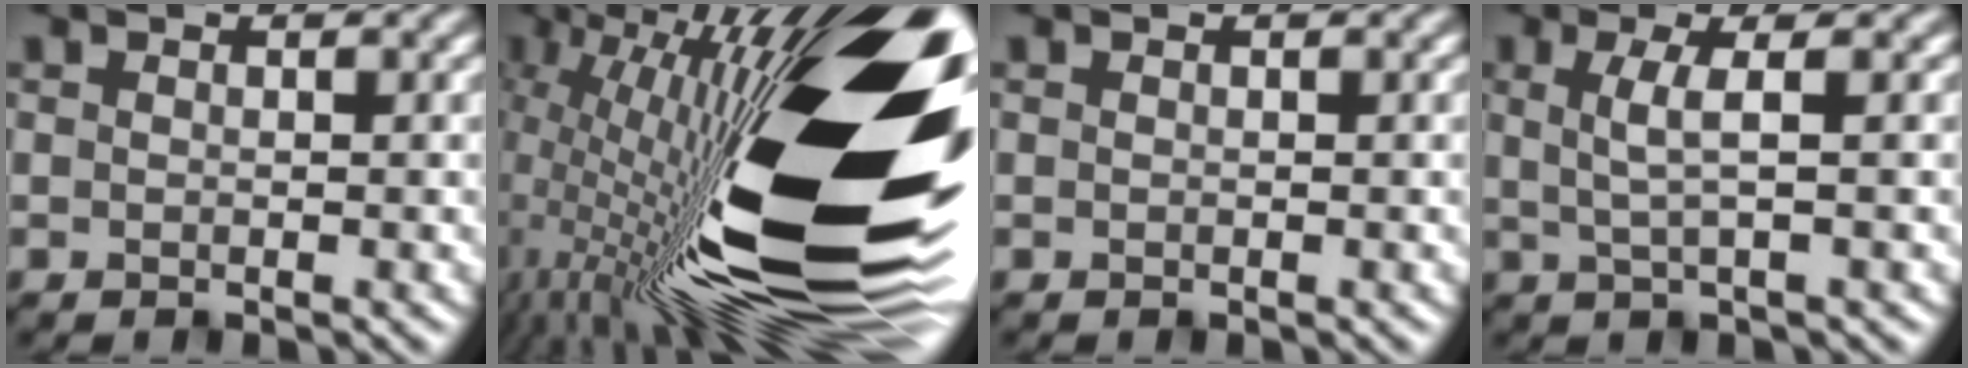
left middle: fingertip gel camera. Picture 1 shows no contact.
{"total": 21.1, "force": [1.6, 8.2, 19.3], "torque": [-0.333, -0.017, 0.017]}
{"total": 0.0}
{"total": 2.4, "force": [0.4, 0.5, 2.3], "torque": [-0.045, -0.001, 0.010]}